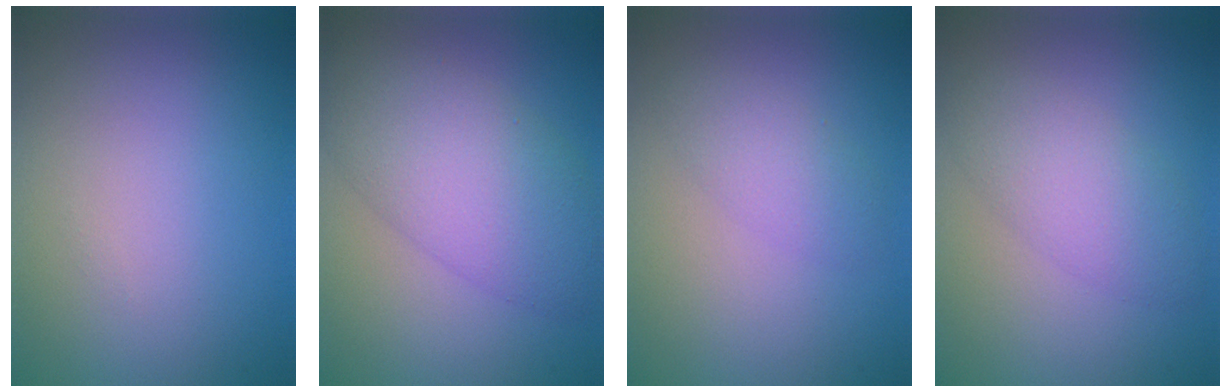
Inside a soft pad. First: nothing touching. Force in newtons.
{"total": 7.6, "press": 7.6, "slide": 0.1}
{"total": 2.4, "press": 2.4, "slide": 0.1}
{"total": 4.1, "press": 4.1, "slide": 0.3}